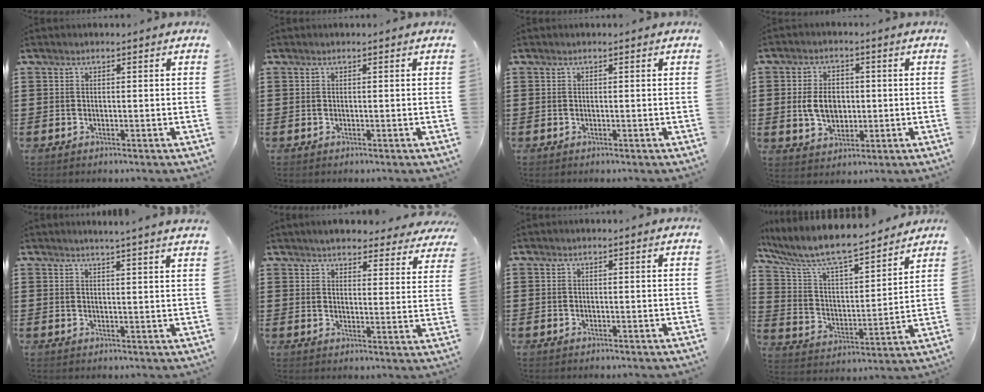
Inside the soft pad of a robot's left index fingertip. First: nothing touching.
{"total": 0.0}
{"total": 0.0}
{"total": 6.4, "force": [-0.3, 4.5, 4.6], "torque": [-0.100, 0.005, -0.012]}
{"total": 2.4, "force": [2.1, -0.8, 0.6], "torque": [-0.015, -0.006, 0.040]}
{"total": 4.3, "force": [4.2, 0.4, 0.7], "torque": [-0.024, -0.021, 0.073]}
{"total": 0.0}
{"total": 8.2, "force": [7.3, 1.3, 3.6], "torque": [-0.105, -0.057, 0.121]}